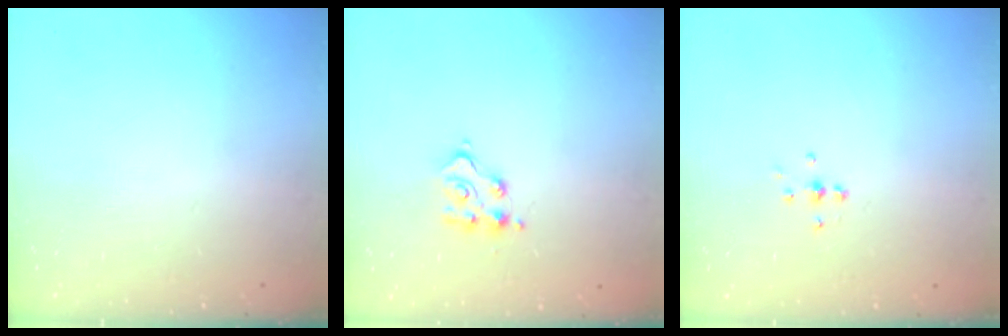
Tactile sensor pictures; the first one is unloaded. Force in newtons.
{"total": 6.4, "press": 6.4, "slide": 0.4}
{"total": 3.9, "press": 3.9, "slide": 0.6}